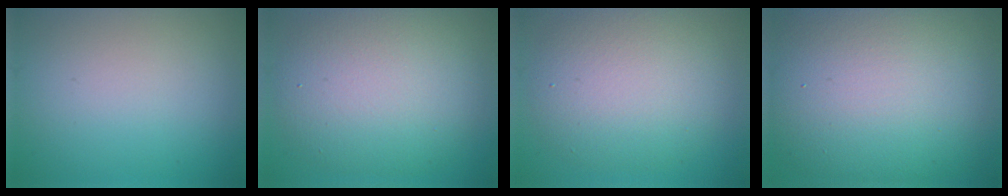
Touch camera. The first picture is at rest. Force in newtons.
{"total": 9.3, "press": 9.3, "slide": 0.6}
{"total": 7.0, "press": 7.0, "slide": 0.6}
{"total": 14.6, "press": 14.6, "slide": 0.8}